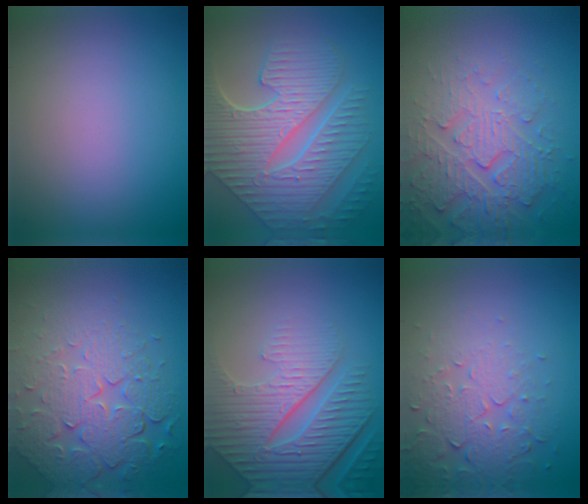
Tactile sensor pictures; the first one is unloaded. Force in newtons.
{"total": 10.0, "press": 7.1, "slide": 7.1}
{"total": 4.4, "press": 4.4, "slide": 0.5}
{"total": 8.0, "press": 5.6, "slide": 5.6}
{"total": 8.3, "press": 5.9, "slide": 5.8}
{"total": 5.2, "press": 3.8, "slide": 3.5}